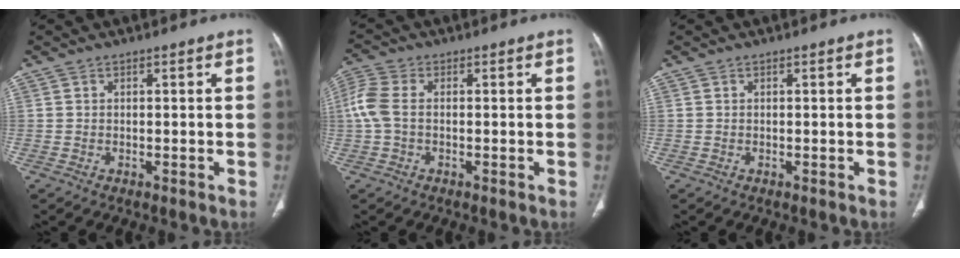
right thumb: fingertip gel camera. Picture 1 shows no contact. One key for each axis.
{"total": 5.7, "fx": 0.0, "fy": 3.6, "fz": 4.5, "tx": -0.125, "ty": 0.015, "tz": -0.004}
{"total": 0.0}